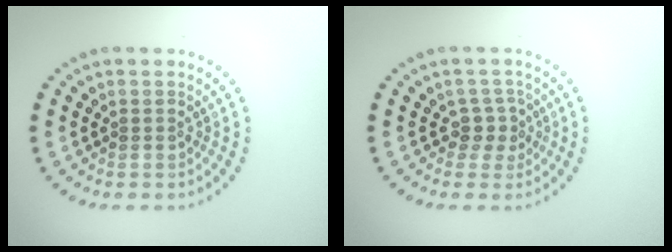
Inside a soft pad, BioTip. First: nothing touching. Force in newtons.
{"total": 1.7, "press": 1.4, "slide": 1.0}